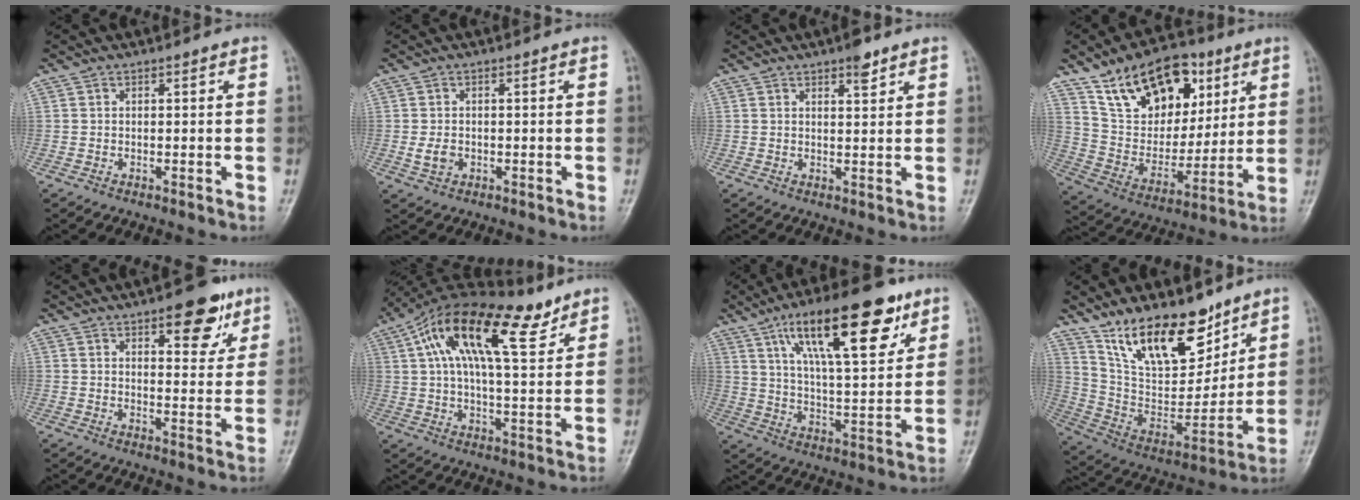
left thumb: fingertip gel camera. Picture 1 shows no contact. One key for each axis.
{"total": 2.9, "fx": -0.6, "fy": 2.2, "fz": 1.9, "tx": -0.032, "ty": 0.000, "tz": -0.009}
{"total": 3.2, "fx": 2.2, "fy": 0.9, "fz": 2.1, "tx": -0.023, "ty": -0.012, "tz": 0.031}
{"total": 21.2, "fx": 10.8, "fy": 13.0, "fz": 12.8, "tx": -0.158, "ty": -0.032, "tz": 0.193}
{"total": 9.7, "fx": 5.6, "fy": 4.1, "fz": 6.8, "tx": -0.058, "ty": -0.026, "tz": 0.073}
{"total": 20.0, "fx": 10.1, "fy": 7.9, "fz": 15.4, "tx": -0.251, "ty": -0.003, "tz": 0.168}
{"total": 22.0, "fx": 11.8, "fy": 7.6, "fz": 17.0, "tx": -0.240, "ty": -0.029, "tz": 0.196}
{"total": 20.4, "fx": 13.7, "fy": 9.1, "fz": 12.1, "tx": -0.149, "ty": -0.077, "tz": 0.255}